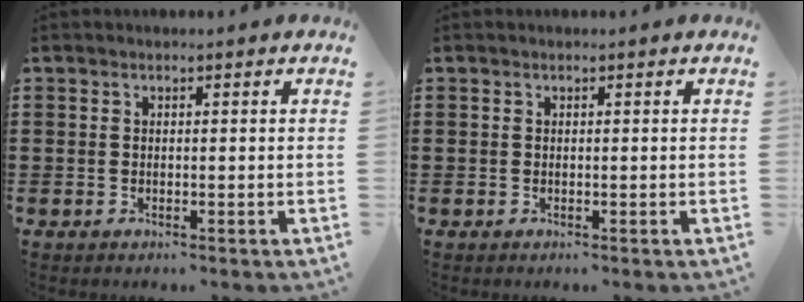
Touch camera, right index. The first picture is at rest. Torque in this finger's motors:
{"motor_torque": [0.00, 0.00, 0.00, 0.00]}